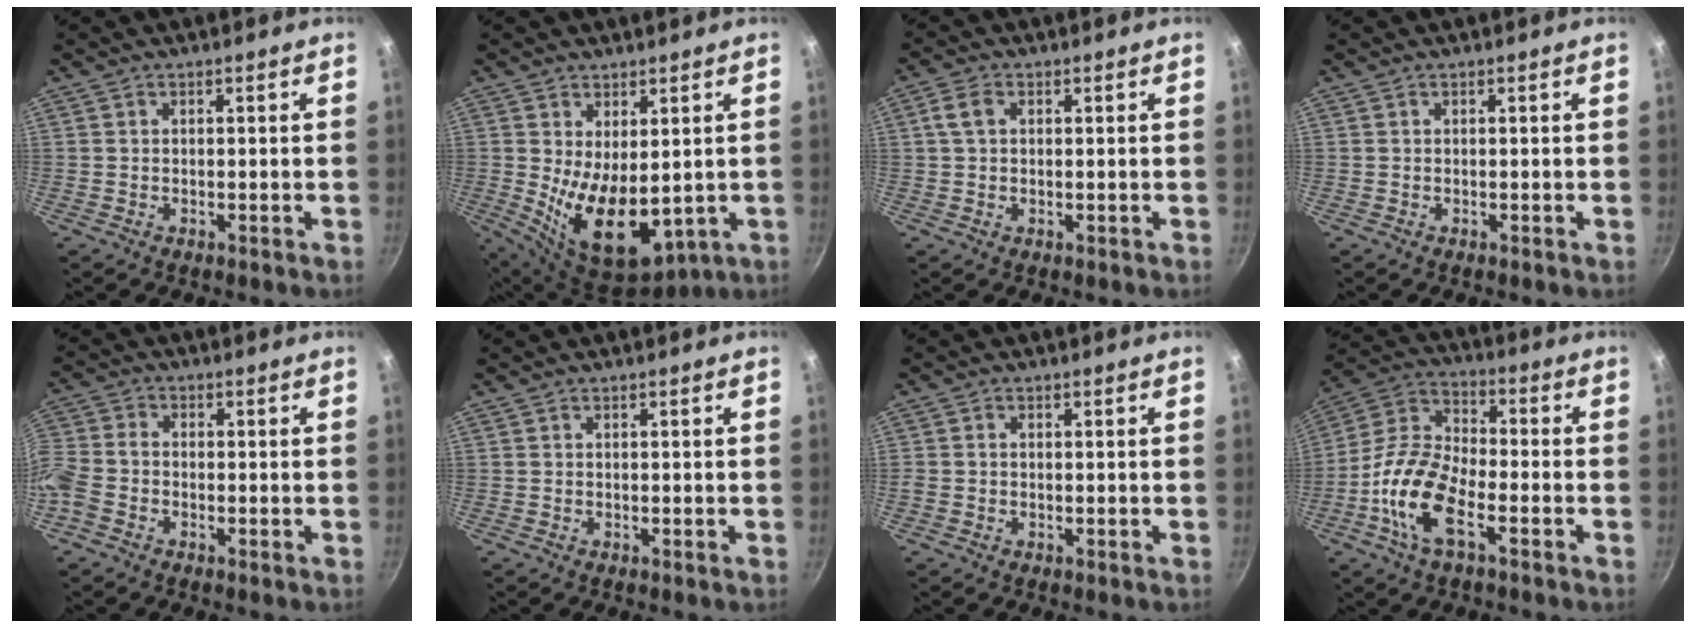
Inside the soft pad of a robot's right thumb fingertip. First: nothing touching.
{"total": 12.5, "force": [0.2, 6.9, 10.5], "torque": [-0.156, -0.037, 0.030]}
{"total": 3.4, "force": [0.8, 2.3, 2.4], "torque": [-0.048, 0.008, 0.013]}
{"total": 0.0}
{"total": 7.6, "force": [-3.4, 5.3, 4.3], "torque": [-0.100, 0.025, -0.089]}
{"total": 0.0}
{"total": 1.0, "force": [-0.1, 0.8, 0.5], "torque": [-0.008, 0.003, -0.003]}
{"total": 15.2, "force": [-5.7, 7.0, 12.2], "torque": [-0.234, 0.040, -0.128]}